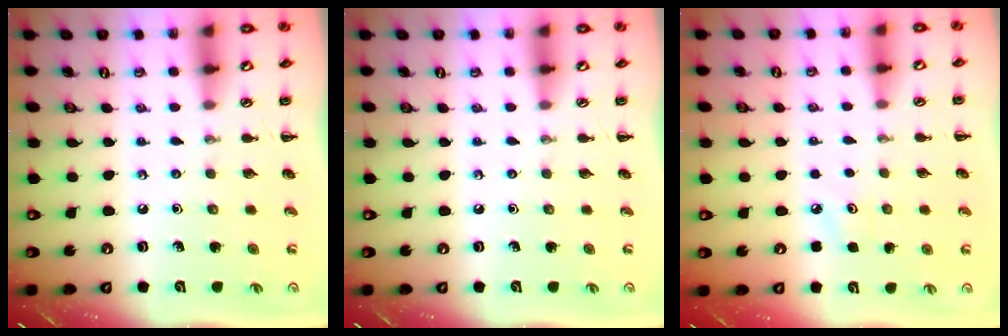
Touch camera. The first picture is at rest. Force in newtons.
{"total": 0.0}
{"total": 2.8, "press": 2.7, "slide": 0.8}